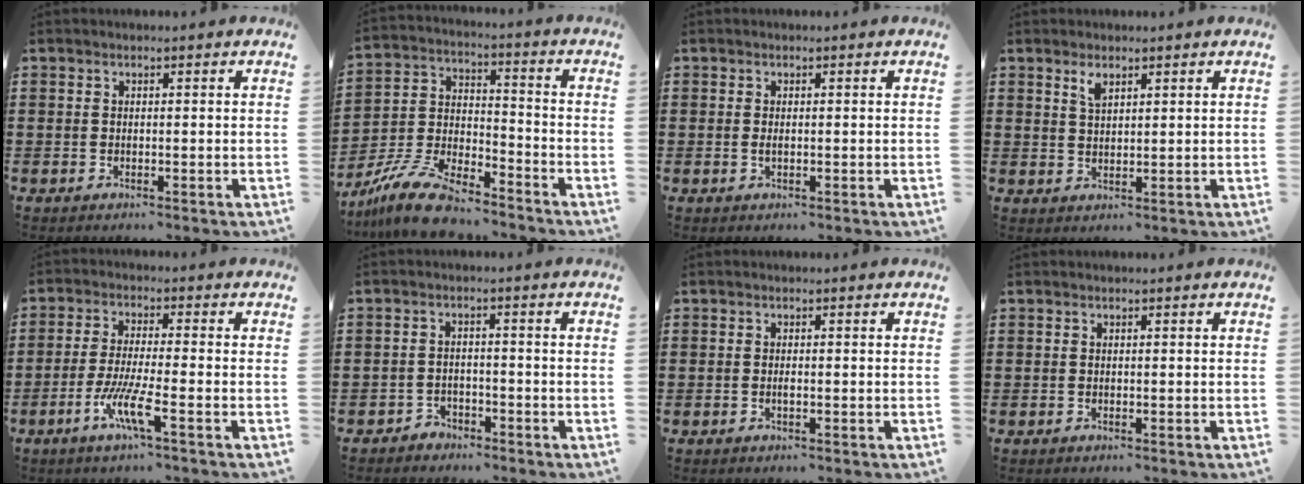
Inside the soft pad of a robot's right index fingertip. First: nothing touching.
{"total": 10.4, "force": [-9.0, 2.1, 4.7], "torque": [-0.102, 0.020, -0.175]}
{"total": 0.6, "force": [0.0, 0.2, 0.6], "torque": [-0.012, 0.000, 0.001]}
{"total": 2.3, "force": [1.6, 0.9, 1.3], "torque": [-0.030, 0.003, 0.030]}
{"total": 6.9, "force": [-3.5, 0.3, 5.9], "torque": [-0.127, -0.017, -0.070]}
{"total": 2.1, "force": [-1.9, 0.8, 0.0], "torque": [-0.008, 0.000, -0.041]}
{"total": 0.6, "force": [-0.2, 0.1, 0.6], "torque": [-0.010, -0.004, -0.002]}
{"total": 0.0}